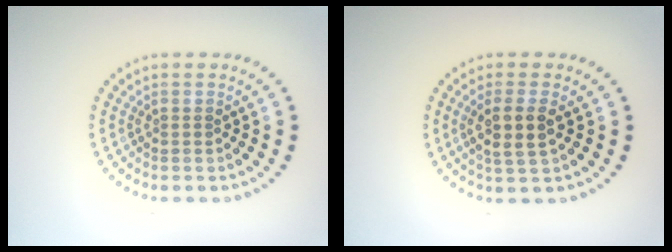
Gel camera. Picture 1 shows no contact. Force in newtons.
{"total": 2.9, "press": 2.6, "slide": 1.3}